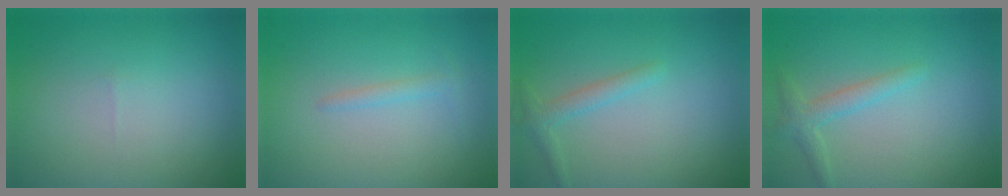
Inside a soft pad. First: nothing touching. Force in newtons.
{"total": 0.9, "press": 0.9, "slide": 0.1}
{"total": 1.4, "press": 1.4, "slide": 0.1}
{"total": 1.8, "press": 1.8, "slide": 0.1}